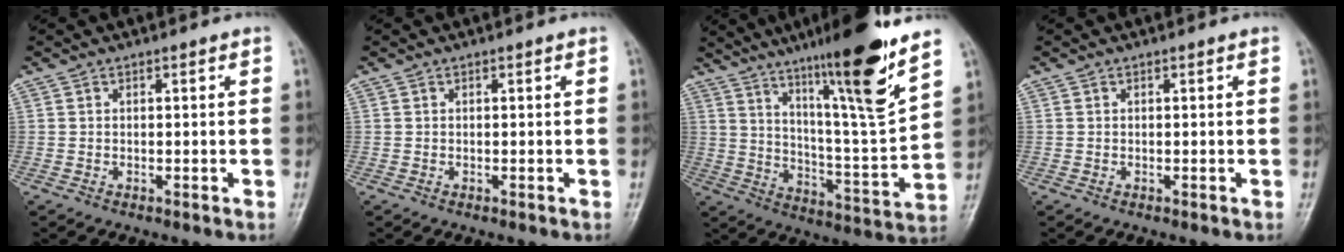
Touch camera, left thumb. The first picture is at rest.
{"total": 0.0}
{"total": 20.3, "force": [13.2, 1.0, 15.4], "torque": [-0.217, -0.072, 0.215]}
{"total": 0.0}